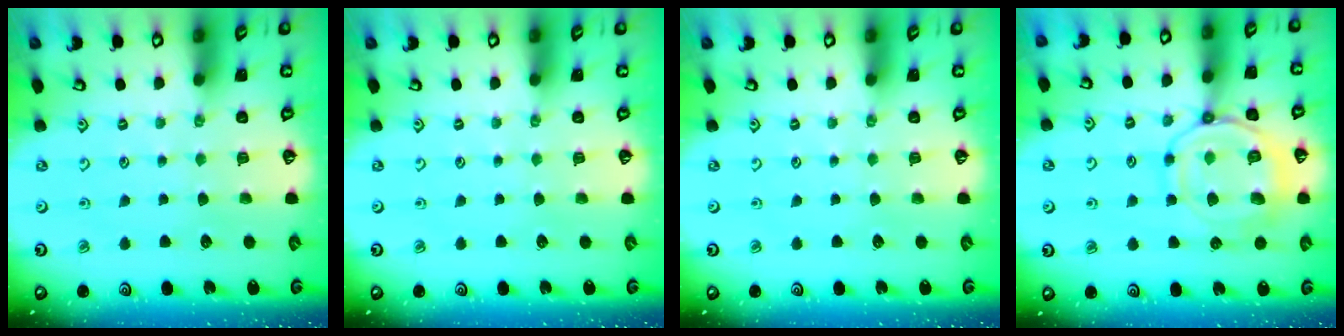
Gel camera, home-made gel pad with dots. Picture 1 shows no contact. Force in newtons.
{"total": 0.0}
{"total": 0.0}
{"total": 13.9, "press": 13.9, "slide": 1.4}